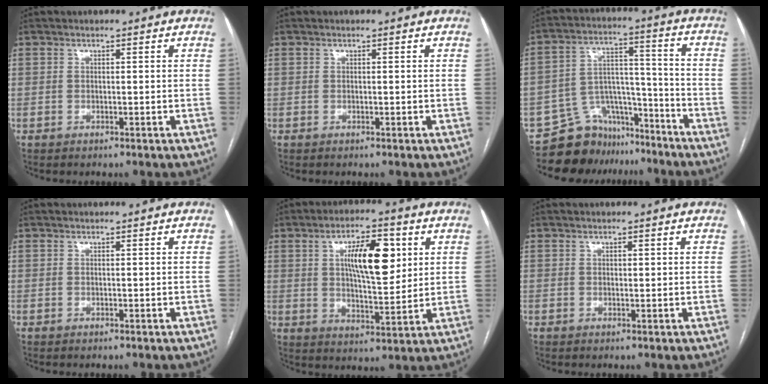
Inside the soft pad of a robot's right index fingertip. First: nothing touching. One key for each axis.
{"total": 0.0}
{"total": 10.9, "fx": -9.4, "fy": 5.4, "fz": 0.6, "tx": -0.004, "ty": 0.068, "tz": -0.158}
{"total": 0.0}
{"total": 11.2, "fx": 3.3, "fy": 3.5, "fz": 10.2, "tx": -0.171, "ty": 0.008, "tz": 0.057}
{"total": 0.8, "fx": 0.3, "fy": 0.4, "fz": 0.6, "tx": -0.008, "ty": -0.001, "tz": 0.005}